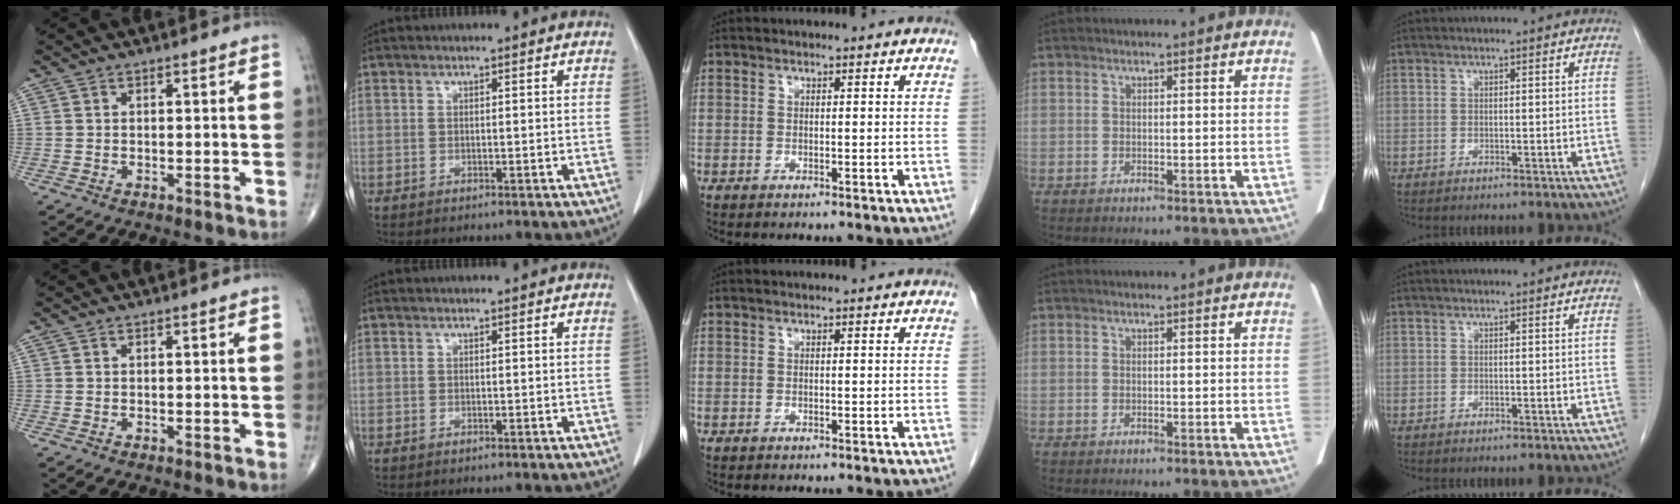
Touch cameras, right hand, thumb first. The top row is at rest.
{}